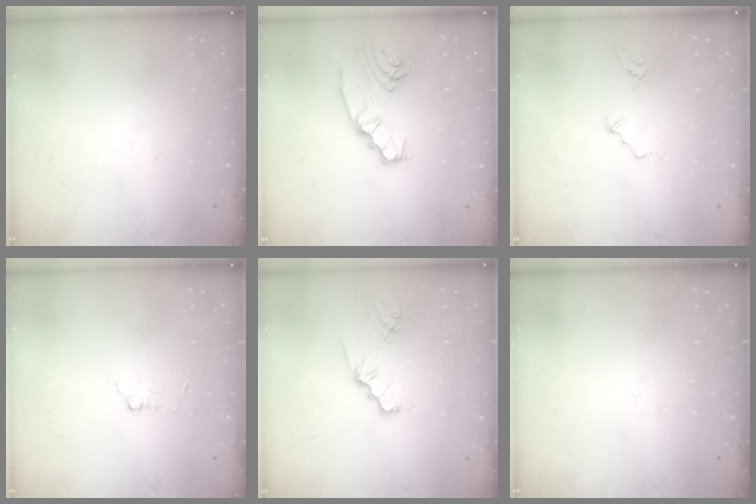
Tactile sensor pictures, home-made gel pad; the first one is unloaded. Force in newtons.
{"total": 8.3, "press": 8.3, "slide": 0.8}
{"total": 2.5, "press": 2.2, "slide": 1.2}
{"total": 3.0, "press": 3.0, "slide": 0.2}
{"total": 1.8, "press": 1.7, "slide": 0.3}
{"total": 0.0}